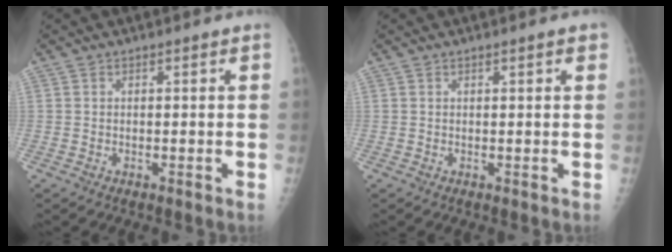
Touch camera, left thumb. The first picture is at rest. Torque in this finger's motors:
{"motor_torque": [-0.13, 0.02, -0.10, -0.06, 0.04]}